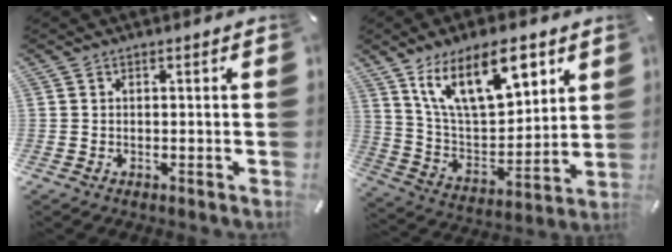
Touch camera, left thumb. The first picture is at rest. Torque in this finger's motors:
{"motor_torque": [2.51, 2.50, 1.40, -1.37, 0.44]}